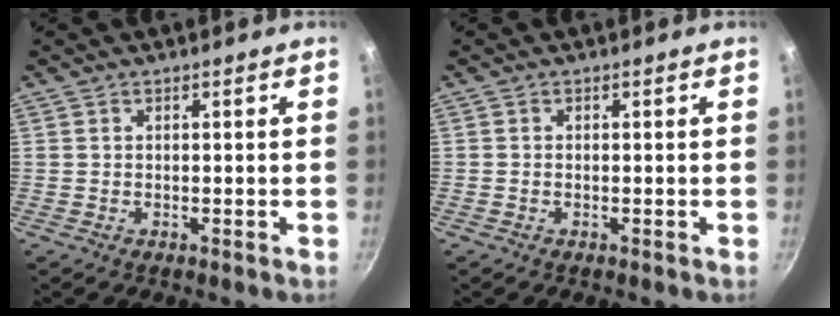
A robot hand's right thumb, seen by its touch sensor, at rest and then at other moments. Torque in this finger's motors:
{"motor_torque": [-0.03, -0.17, 0.36, 0.14, 0.01]}